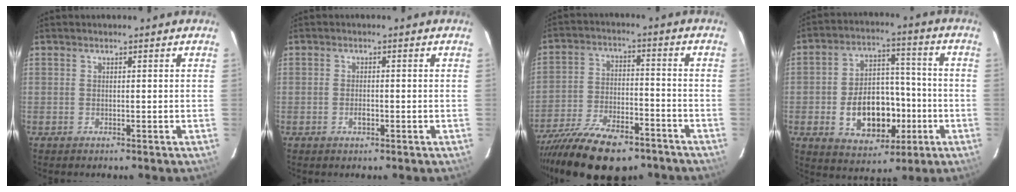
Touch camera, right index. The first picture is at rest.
{"total": 1.7, "force": [-0.8, 0.9, 1.3], "torque": [-0.026, 0.000, -0.013]}
{"total": 19.6, "force": [-14.6, 7.9, 10.5], "torque": [-0.216, -0.030, -0.232]}
{"total": 14.8, "force": [-4.3, 9.6, 10.3], "torque": [-0.196, 0.023, -0.048]}